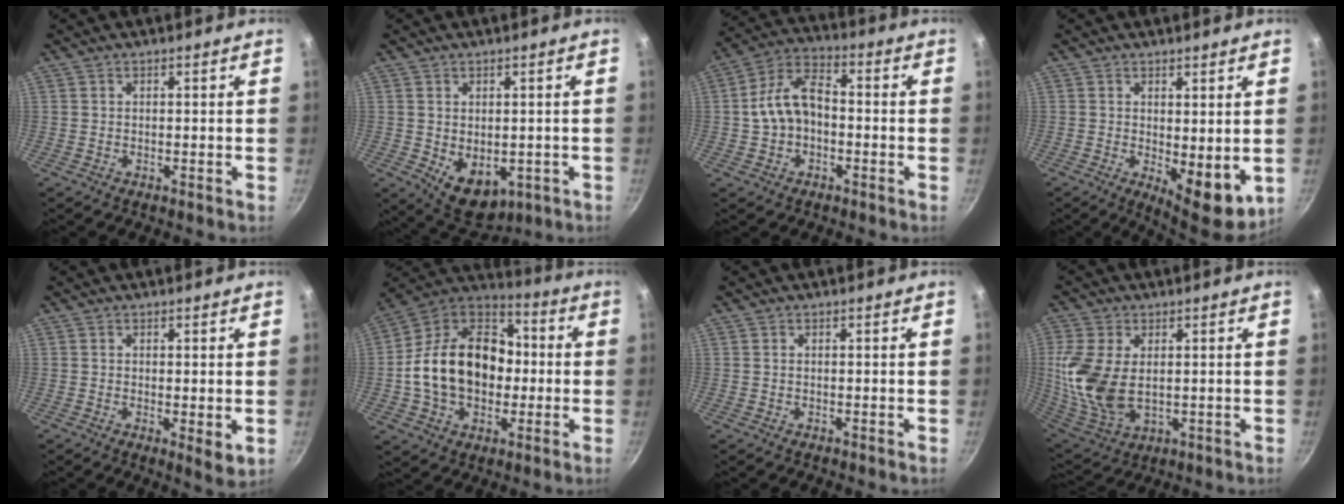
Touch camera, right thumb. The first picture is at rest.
{"total": 8.4, "force": [-1.3, 5.8, 5.9], "torque": [-0.066, -0.009, 0.002]}
{"total": 10.1, "force": [-1.1, 6.7, 7.4], "torque": [-0.122, 0.043, -0.028]}
{"total": 8.4, "force": [-0.1, 3.6, 7.6], "torque": [-0.085, -0.015, 0.011]}
{"total": 3.5, "force": [0.1, 1.2, 3.3], "torque": [-0.048, -0.014, 0.002]}
{"total": 21.7, "force": [-1.0, 16.0, 14.7], "torque": [-0.224, 0.047, -0.027]}
{"total": 0.0}
{"total": 14.7, "force": [1.4, 9.0, 11.6], "torque": [-0.243, -0.017, 0.039]}